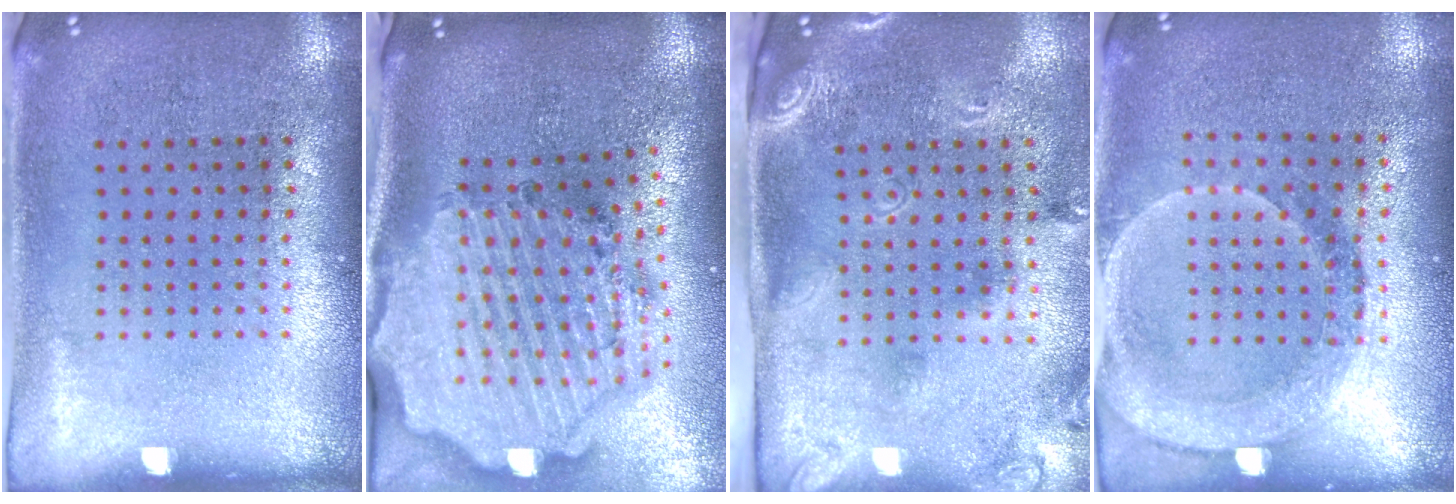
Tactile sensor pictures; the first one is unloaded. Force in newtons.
{"total": 3.9, "press": 3.2, "slide": 2.2}
{"total": 2.5, "press": 1.7, "slide": 1.8}
{"total": 1.8, "press": 1.6, "slide": 0.8}